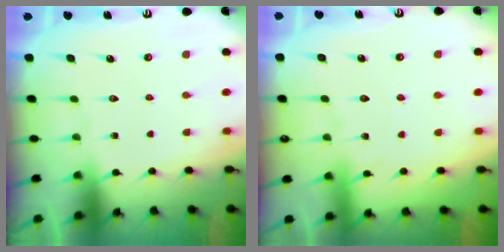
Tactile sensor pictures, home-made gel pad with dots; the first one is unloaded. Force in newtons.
{"total": 2.1, "press": 2.1, "slide": 0.3}